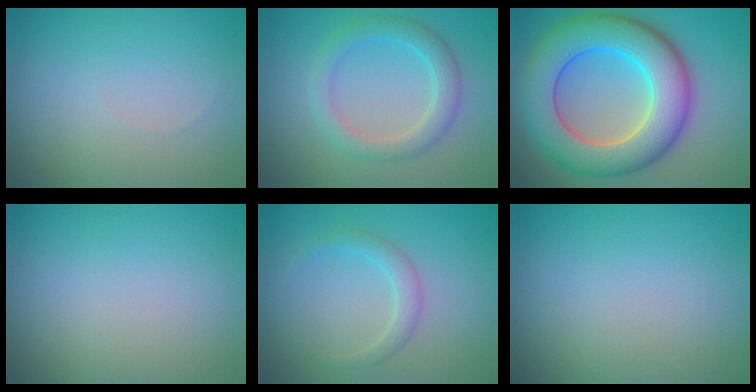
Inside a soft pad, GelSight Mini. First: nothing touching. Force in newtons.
{"total": 3.1, "press": 3.1, "slide": 0.1}
{"total": 10.4, "press": 10.3, "slide": 0.6}
{"total": 0.0}
{"total": 1.7, "press": 1.7, "slide": 0.2}
{"total": 0.0}